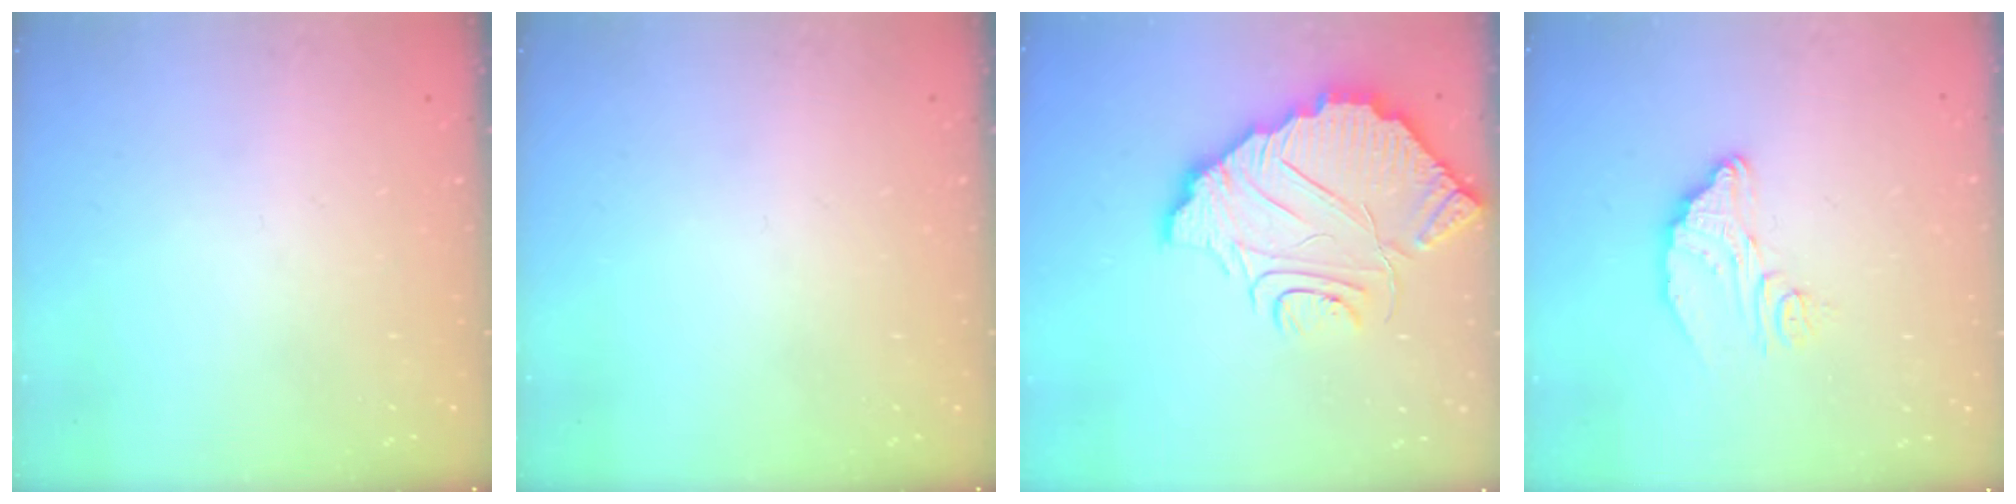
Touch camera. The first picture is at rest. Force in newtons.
{"total": 0.0}
{"total": 11.4, "press": 11.4, "slide": 0.8}
{"total": 9.4, "press": 9.4, "slide": 0.7}